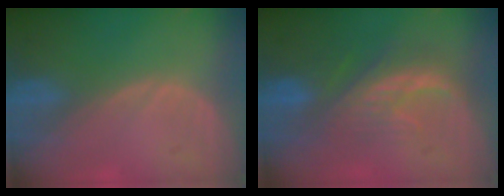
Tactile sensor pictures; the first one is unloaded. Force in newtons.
{"total": 7.9, "press": 7.2, "slide": 3.4}